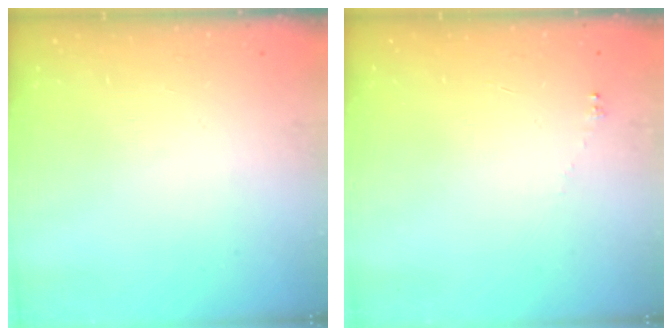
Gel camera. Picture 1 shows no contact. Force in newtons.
{"total": 1.7, "press": 1.6, "slide": 0.2}